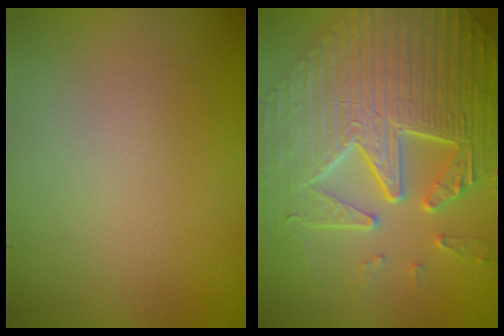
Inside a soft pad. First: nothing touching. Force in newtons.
{"total": 10.4, "press": 7.3, "slide": 7.4}